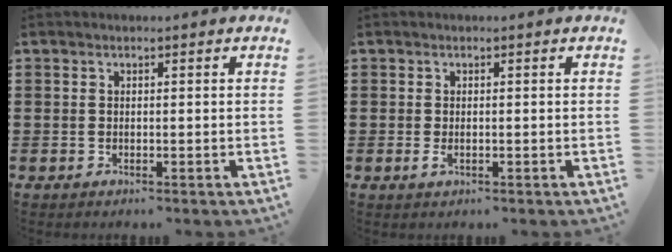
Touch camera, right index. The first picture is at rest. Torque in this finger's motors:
{"motor_torque": [0.95, 1.07, 0.01, -0.01]}